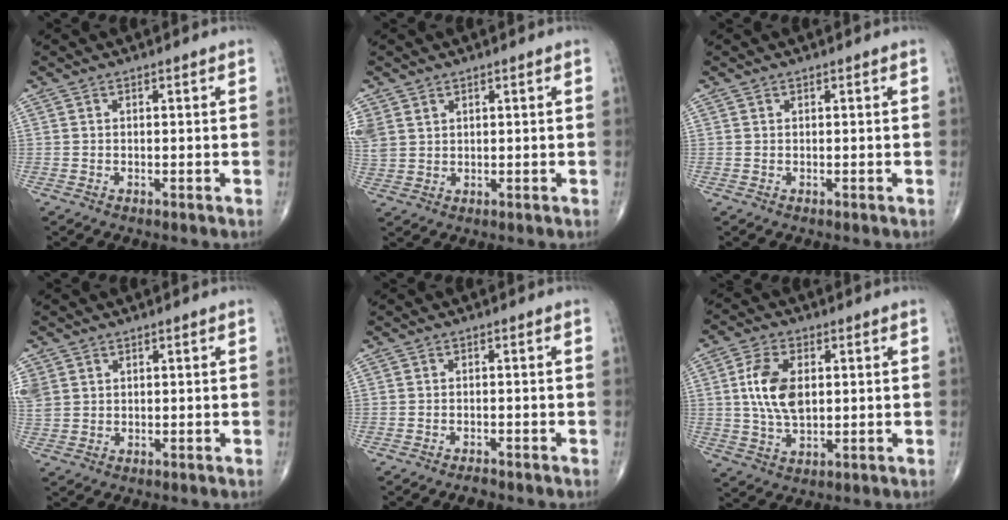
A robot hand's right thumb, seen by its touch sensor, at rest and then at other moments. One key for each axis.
{"total": 6.4, "fx": 2.9, "fy": 5.1, "fz": 2.5, "tx": -0.071, "ty": 0.003, "tz": 0.070}
{"total": 0.0}
{"total": 6.5, "fx": 2.2, "fy": 5.5, "fz": 2.7, "tx": -0.084, "ty": 0.008, "tz": 0.054}
{"total": 1.5, "fx": -1.3, "fy": 0.5, "fz": 0.5, "tx": -0.016, "ty": 0.007, "tz": -0.019}
{"total": 9.8, "fx": 1.5, "fy": 5.6, "fz": 7.9, "tx": -0.152, "ty": -0.004, "tz": 0.030}